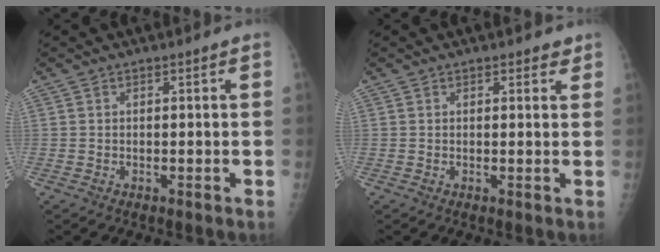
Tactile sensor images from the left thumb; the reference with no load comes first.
{"total": 1.7, "force": [1.2, 0.9, 0.7], "torque": [0.008, -0.005, 0.010]}